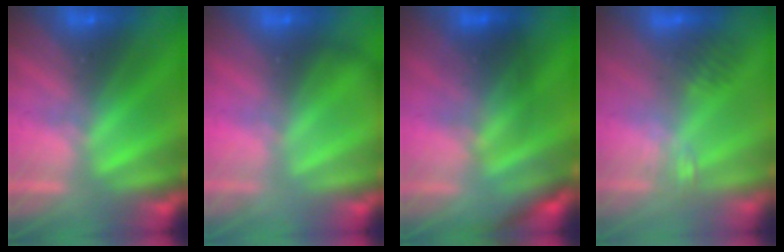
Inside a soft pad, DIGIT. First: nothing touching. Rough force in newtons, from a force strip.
{"total": 2.2}
{"total": 2.3}
{"total": 2.6}